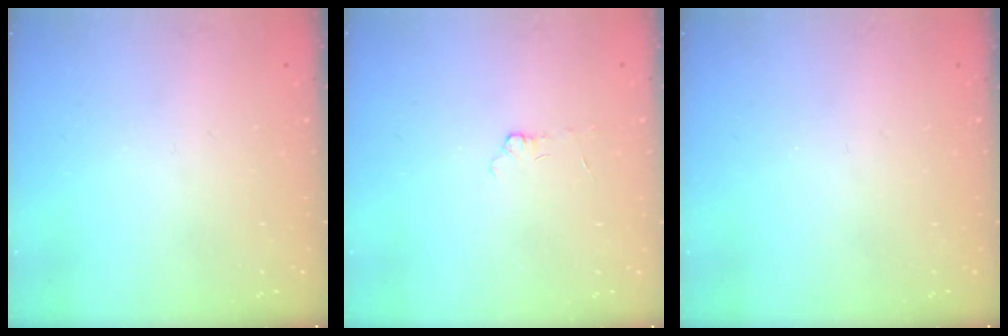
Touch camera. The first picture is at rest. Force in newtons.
{"total": 3.0, "press": 3.0, "slide": 0.2}
{"total": 0.0}